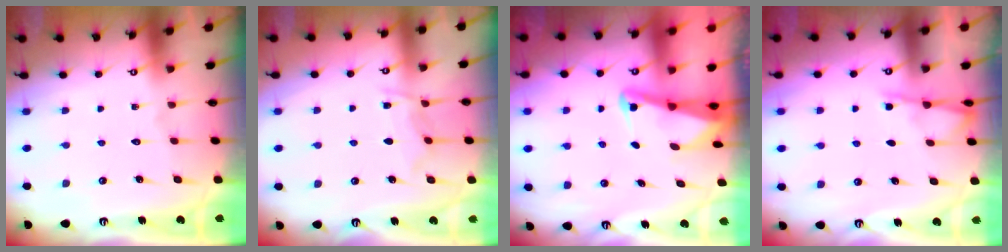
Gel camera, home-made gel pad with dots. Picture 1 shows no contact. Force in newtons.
{"total": 6.1, "press": 6.1, "slide": 0.7}
{"total": 2.6, "press": 2.5, "slide": 0.6}
{"total": 3.6, "press": 3.5, "slide": 0.6}